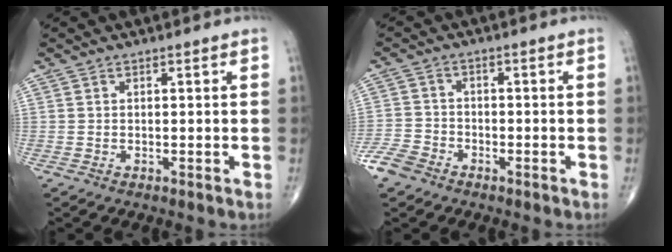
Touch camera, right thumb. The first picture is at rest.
{"total": 4.9, "force": [-3.5, 3.1, 1.5], "torque": [-0.029, 0.011, -0.073]}